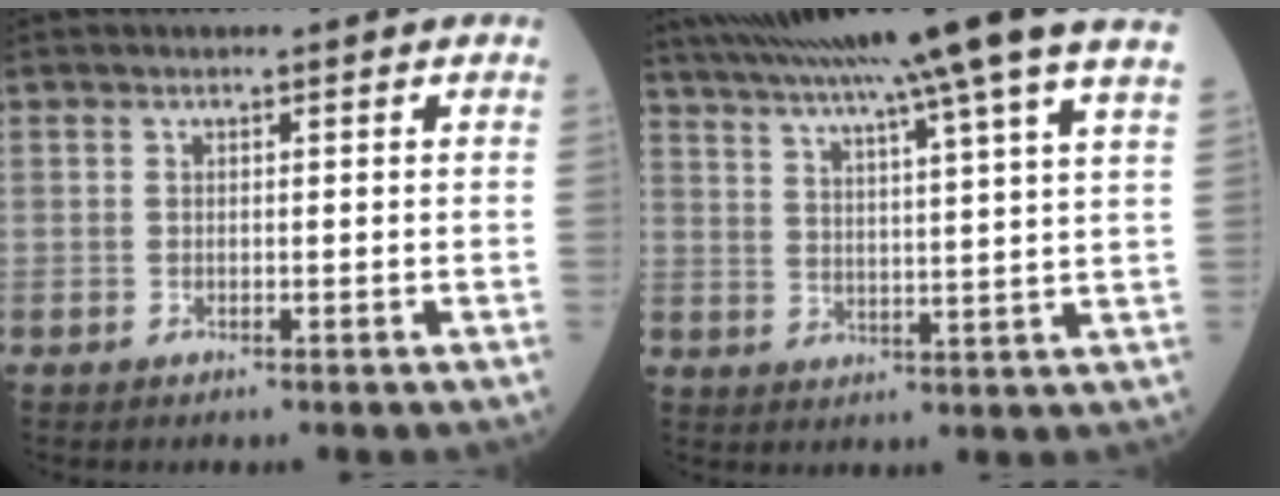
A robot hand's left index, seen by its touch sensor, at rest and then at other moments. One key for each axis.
{"total": 22.9, "fx": 18.8, "fy": -2.2, "fz": 12.9, "tx": -0.227, "ty": -0.020, "tz": 0.257}